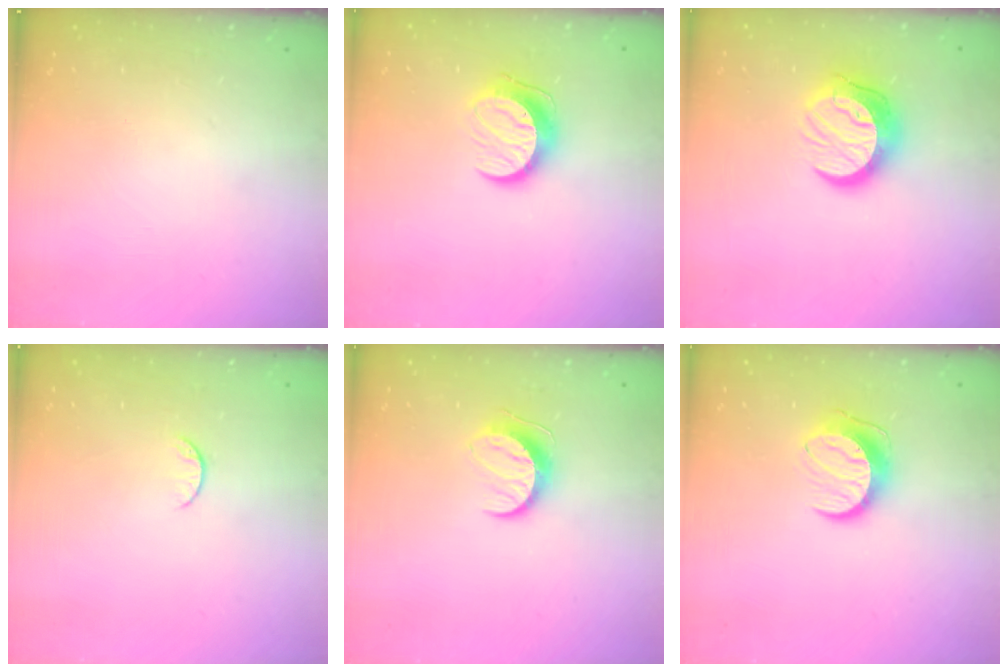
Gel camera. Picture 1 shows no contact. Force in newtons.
{"total": 9.9, "press": 9.9, "slide": 0.1}
{"total": 12.8, "press": 12.8, "slide": 1.1}
{"total": 4.7, "press": 4.7, "slide": 0.4}
{"total": 10.0, "press": 10.0, "slide": 0.3}
{"total": 10.1, "press": 10.1, "slide": 0.5}